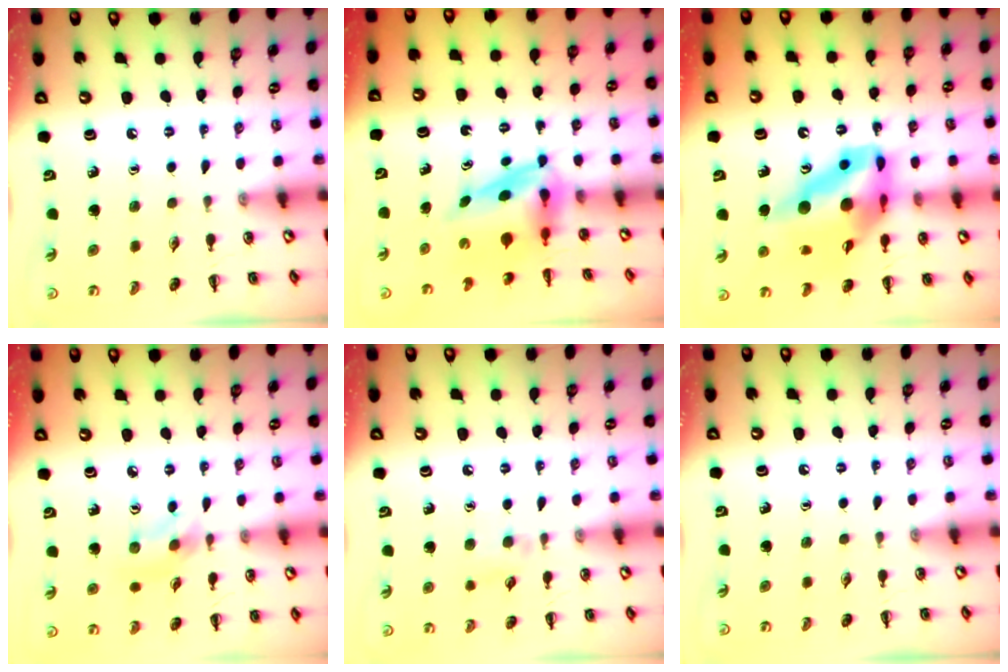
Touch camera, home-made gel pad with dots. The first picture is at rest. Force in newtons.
{"total": 4.0, "press": 3.9, "slide": 0.7}
{"total": 15.4, "press": 14.6, "slide": 5.0}
{"total": 2.6, "press": 2.6, "slide": 0.6}
{"total": 6.3, "press": 5.9, "slide": 2.3}
{"total": 0.0}